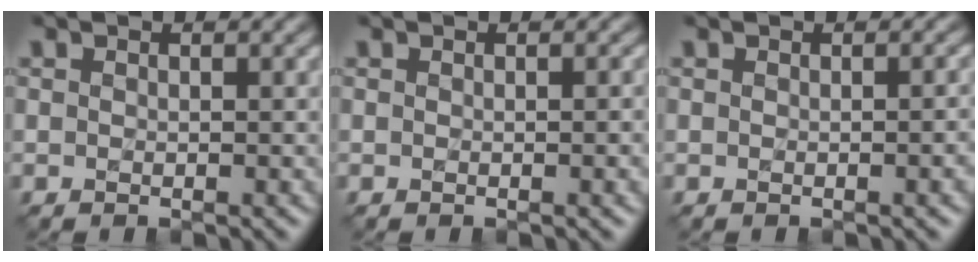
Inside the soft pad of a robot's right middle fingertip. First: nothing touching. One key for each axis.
{"total": 2.1, "fx": -0.1, "fy": 0.8, "fz": 1.9, "tx": -0.010, "ty": 0.004, "tz": 0.005}
{"total": 2.9, "fx": -0.3, "fy": 1.2, "fz": 2.6, "tx": -0.011, "ty": 0.005, "tz": 0.002}